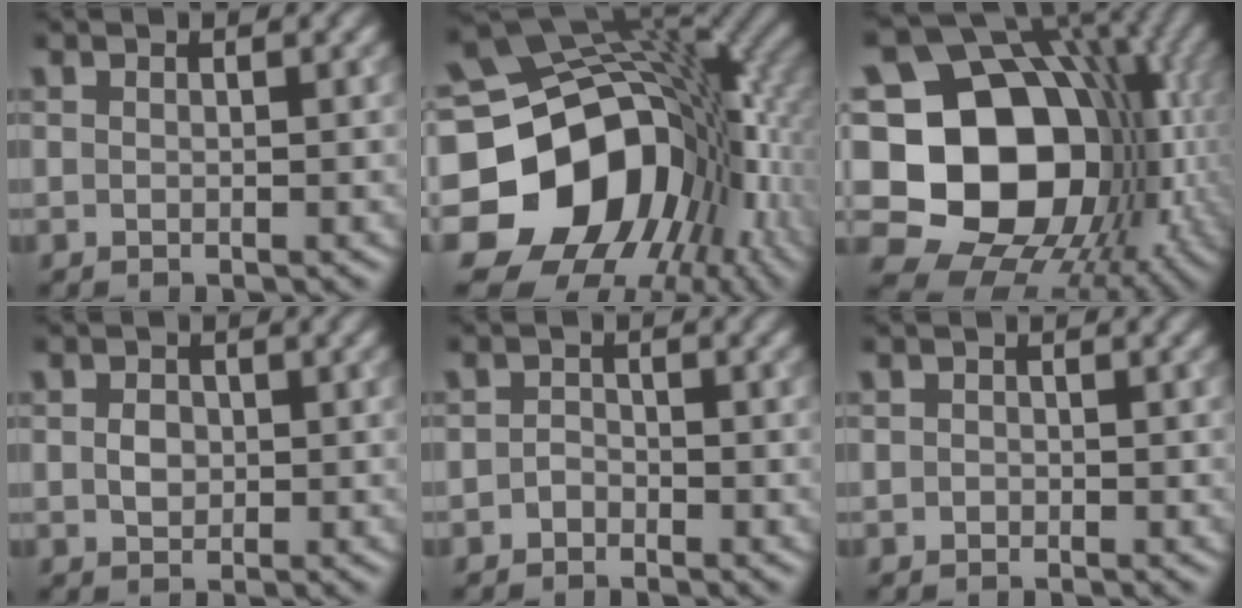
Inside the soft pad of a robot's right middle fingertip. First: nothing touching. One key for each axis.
{"total": 18.5, "fx": -5.5, "fy": 13.7, "fz": 11.1, "tx": -0.201, "ty": -0.025, "tz": -0.072}
{"total": 21.2, "fx": -2.1, "fy": 16.9, "fz": 12.7, "tx": -0.196, "ty": -0.010, "tz": -0.055}
{"total": 1.6, "fx": 0.0, "fy": 1.3, "fz": 1.0, "tx": -0.021, "ty": -0.001, "tz": -0.002}
{"total": 1.2, "fx": -0.8, "fy": 0.9, "fz": 0.4, "tx": -0.005, "ty": 0.004, "tz": -0.016}
{"total": 0.6, "fx": -0.2, "fy": 0.5, "fz": 0.1, "tx": 0.001, "ty": -0.005, "tz": -0.006}